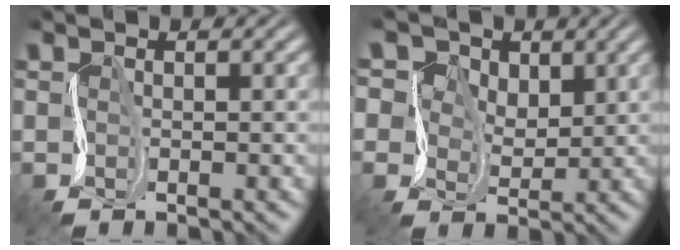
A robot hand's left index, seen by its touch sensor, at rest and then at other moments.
{"total": 9.2, "force": [4.8, 6.4, 4.4], "torque": [-0.077, 0.040, 0.046]}